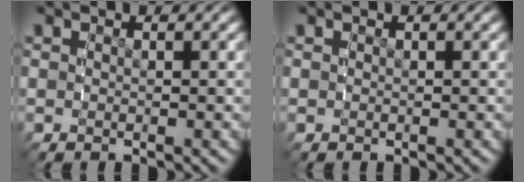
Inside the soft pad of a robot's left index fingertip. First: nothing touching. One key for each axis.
{"total": 0.0}